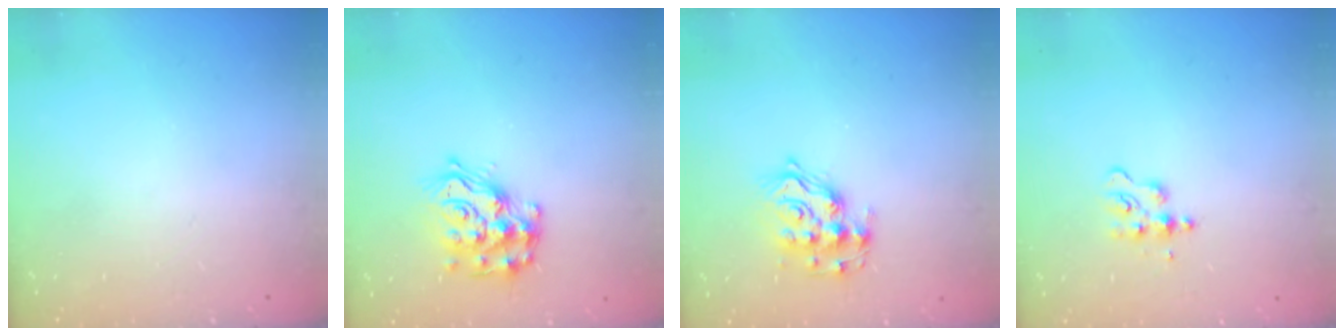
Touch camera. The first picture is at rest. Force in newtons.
{"total": 15.3, "press": 15.2, "slide": 1.0}
{"total": 12.2, "press": 12.2, "slide": 0.7}
{"total": 5.1, "press": 5.0, "slide": 0.6}